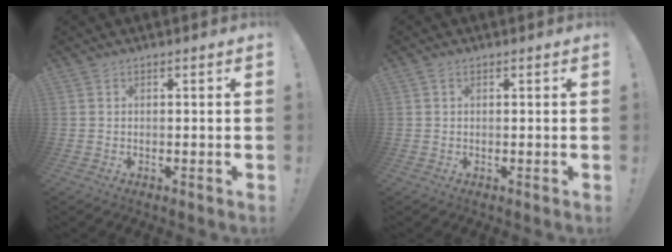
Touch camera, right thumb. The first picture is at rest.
{"total": 0.7, "force": [0.3, 0.5, 0.3], "torque": [-0.006, 0.002, 0.005]}